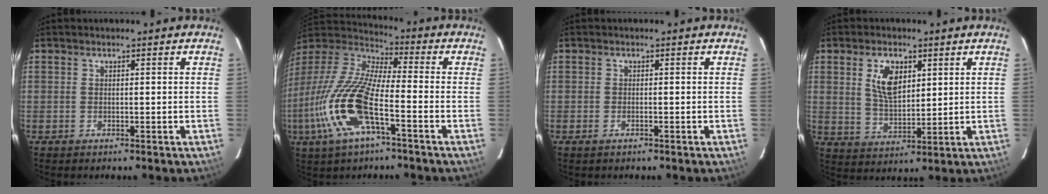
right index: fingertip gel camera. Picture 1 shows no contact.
{"total": 19.2, "force": [-7.6, 5.5, 16.8], "torque": [-0.346, -0.027, -0.158]}
{"total": 1.0, "force": [-0.7, 0.3, 0.6], "torque": [-0.012, -0.002, -0.014]}
{"total": 7.8, "force": [3.0, 4.2, 5.9], "torque": [-0.109, 0.006, 0.062]}